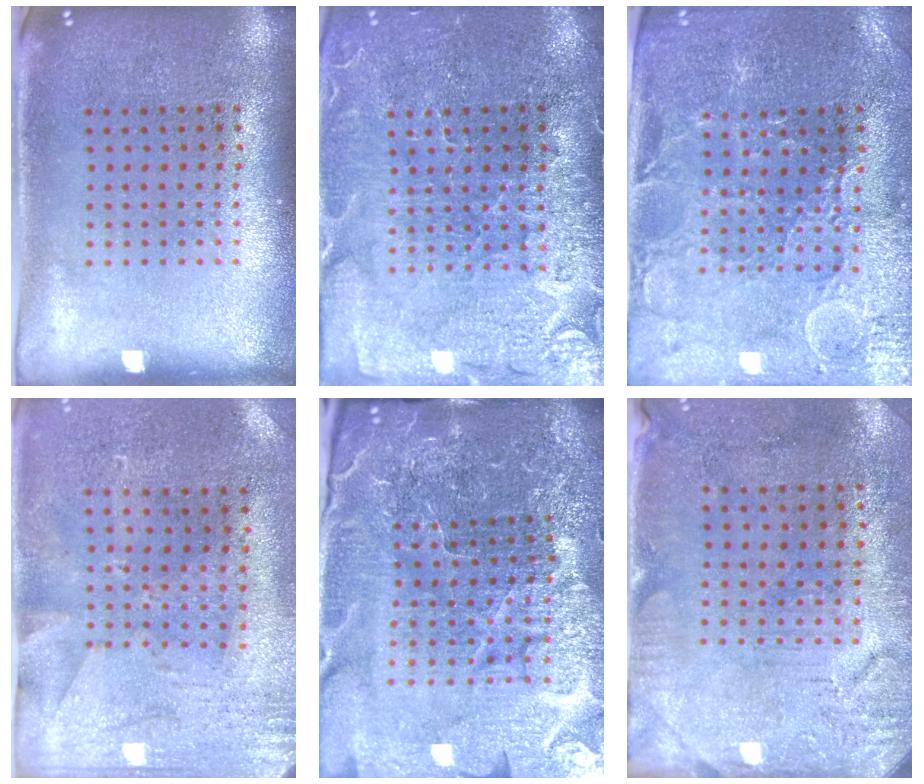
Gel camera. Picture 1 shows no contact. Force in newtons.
{"total": 3.6, "press": 3.4, "slide": 1.2}
{"total": 1.6, "press": 1.5, "slide": 0.5}
{"total": 2.8, "press": 2.3, "slide": 1.6}
{"total": 6.6, "press": 5.8, "slide": 3.1}
{"total": 3.2, "press": 2.6, "slide": 1.8}